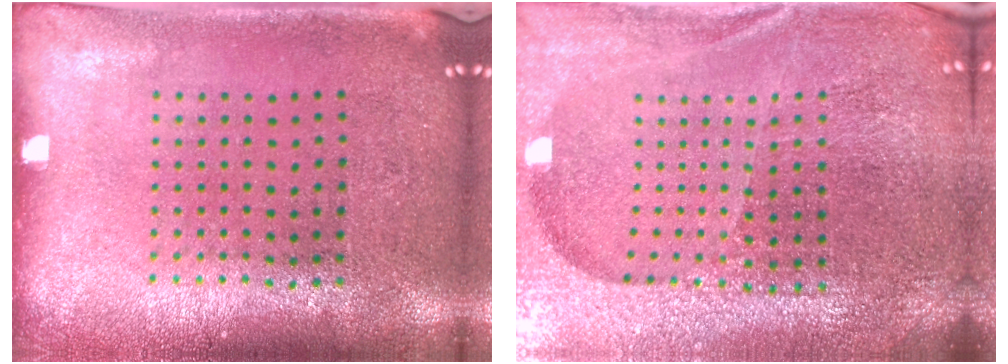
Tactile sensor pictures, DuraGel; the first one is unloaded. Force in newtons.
{"total": 5.1, "press": 4.7, "slide": 1.8}